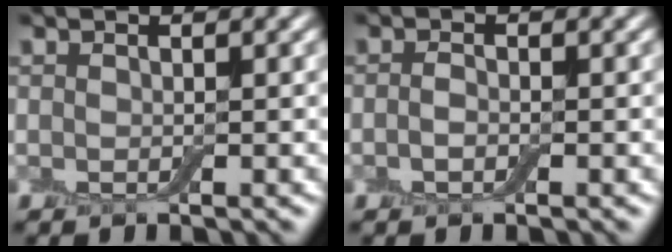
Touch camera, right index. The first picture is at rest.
{"total": 1.1, "force": [-0.3, 0.6, 0.8], "torque": [-0.020, 0.000, -0.009]}